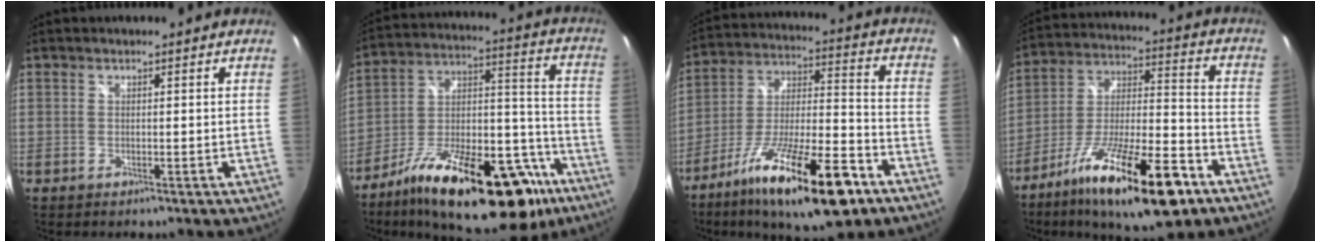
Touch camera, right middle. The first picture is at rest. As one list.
[{"total": 29.5, "force": [-18.2, 11.6, 20.0], "torque": [-0.299, 0.011, -0.268]}, {"total": 22.4, "force": [-13.4, 6.0, 16.9], "torque": [-0.295, -0.029, -0.222]}, {"total": 22.5, "force": [-13.4, 6.1, 17.0], "torque": [-0.295, -0.028, -0.221]}]